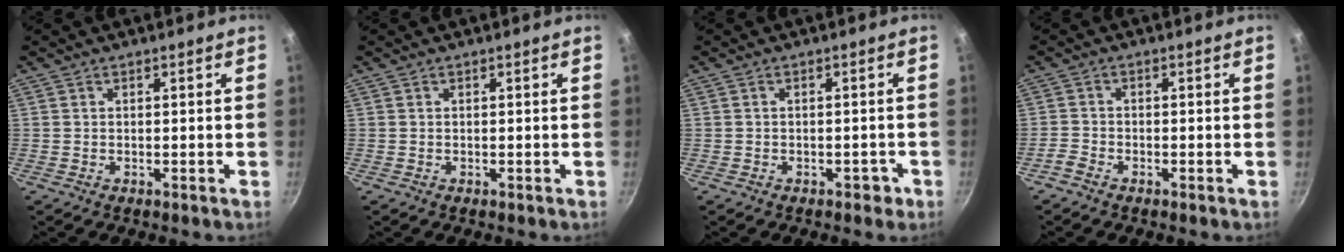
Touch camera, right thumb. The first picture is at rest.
{"total": 0.0}
{"total": 2.1, "force": [-1.1, 1.4, 1.1], "torque": [0.000, 0.021, -0.002]}
{"total": 2.0, "force": [-1.7, 0.9, 0.7], "torque": [-0.027, 0.014, -0.039]}